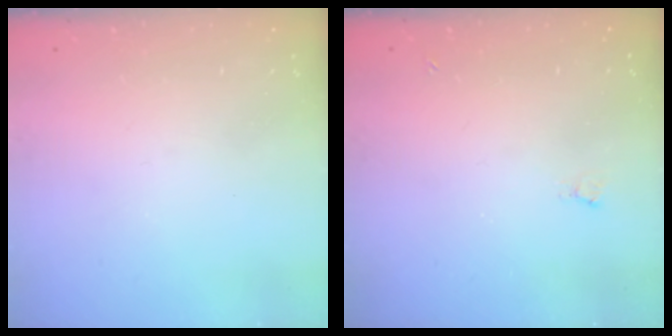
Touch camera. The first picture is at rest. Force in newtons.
{"total": 2.4, "press": 2.4, "slide": 0.5}